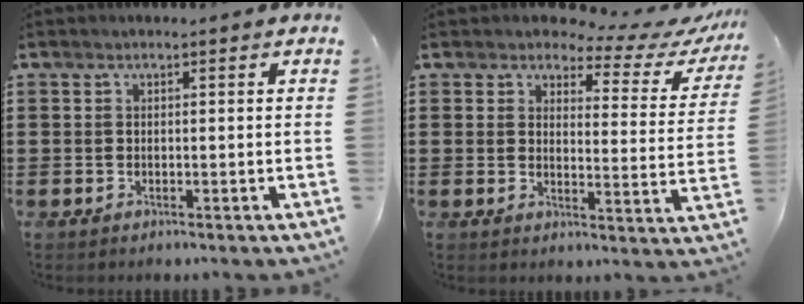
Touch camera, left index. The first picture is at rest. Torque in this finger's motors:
{"motor_torque": [2.14, 0.00, 0.04, -0.07]}